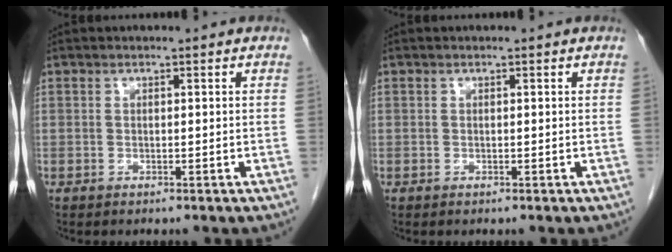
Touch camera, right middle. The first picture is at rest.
{"total": 0.0}